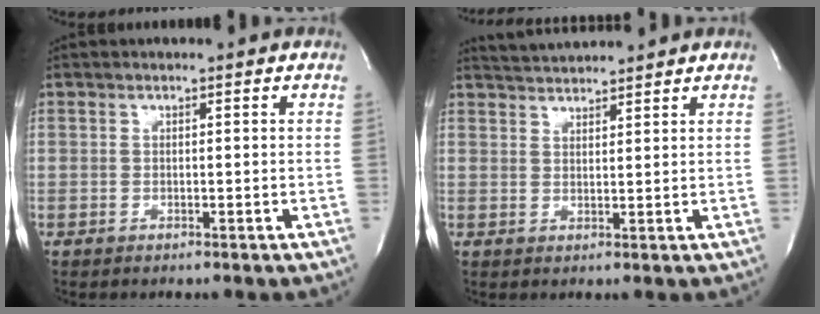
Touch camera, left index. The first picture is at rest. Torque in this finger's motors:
{"motor_torque": [-0.58, -0.37, 0.14, 0.09]}